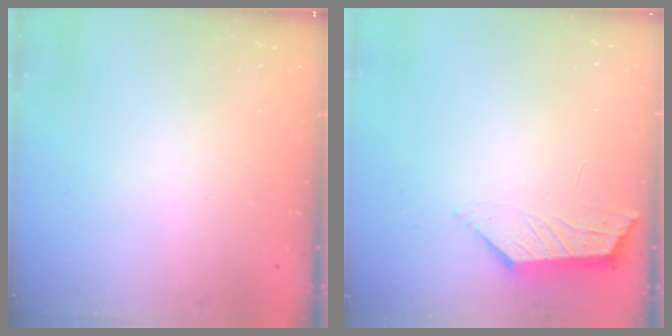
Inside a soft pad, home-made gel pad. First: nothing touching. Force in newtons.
{"total": 1.9, "press": 1.9, "slide": 0.4}